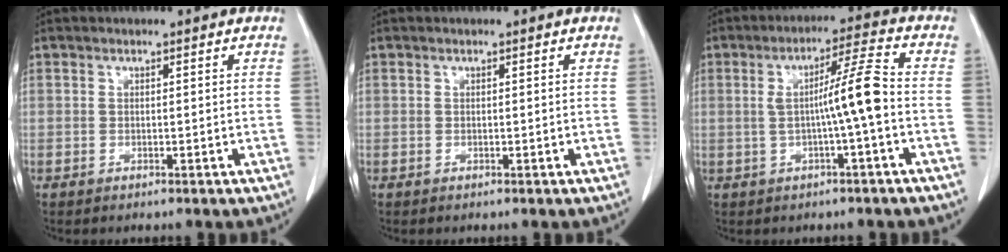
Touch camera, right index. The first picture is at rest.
{"total": 0.0}
{"total": 7.5, "force": [-0.7, -0.7, 7.5], "torque": [-0.124, 0.016, -0.010]}